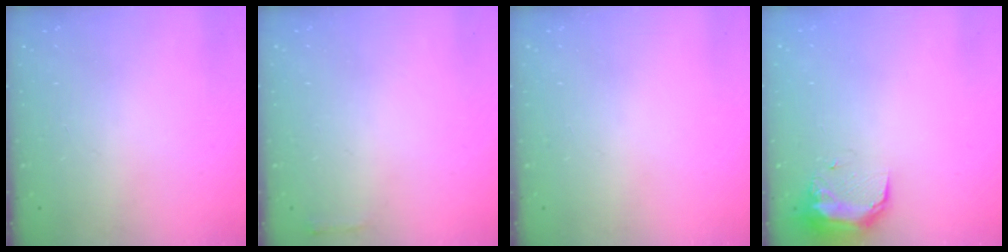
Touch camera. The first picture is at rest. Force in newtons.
{"total": 2.3, "press": 2.3, "slide": 0.5}
{"total": 0.0}
{"total": 9.3, "press": 9.3, "slide": 0.7}